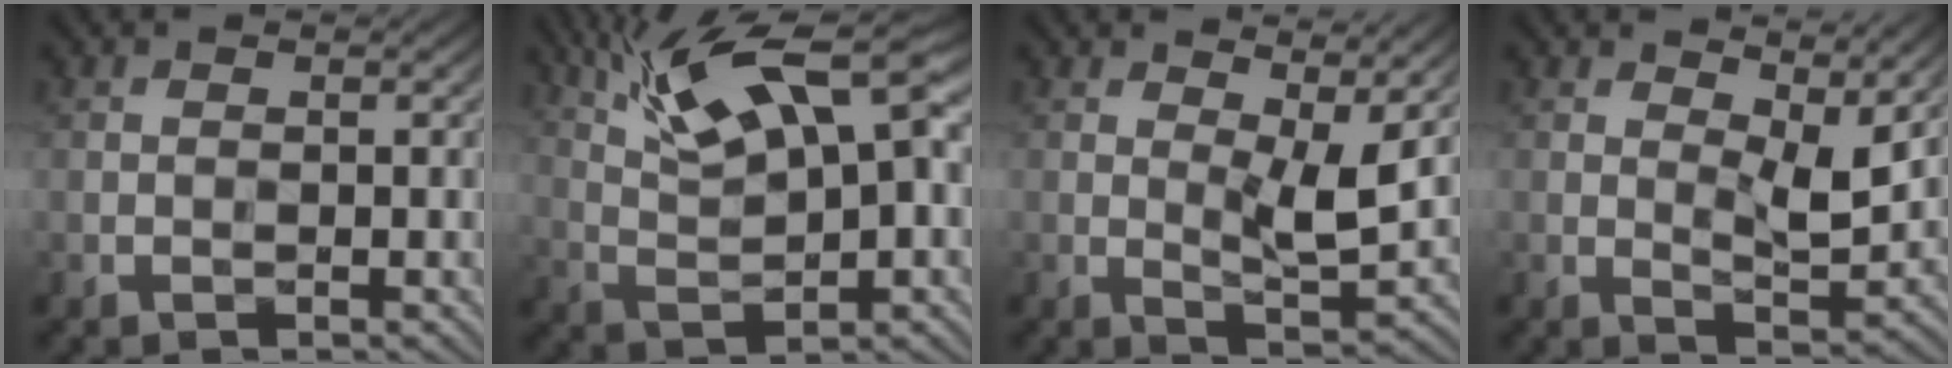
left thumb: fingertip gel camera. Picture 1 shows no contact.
{"total": 13.5, "force": [6.5, 4.0, 11.1], "torque": [-0.218, 0.019, 0.120]}
{"total": 6.5, "force": [3.0, 2.0, 5.4], "torque": [-0.093, -0.008, 0.052]}
{"total": 6.9, "force": [3.9, 2.4, 5.1], "torque": [-0.081, -0.009, 0.065]}